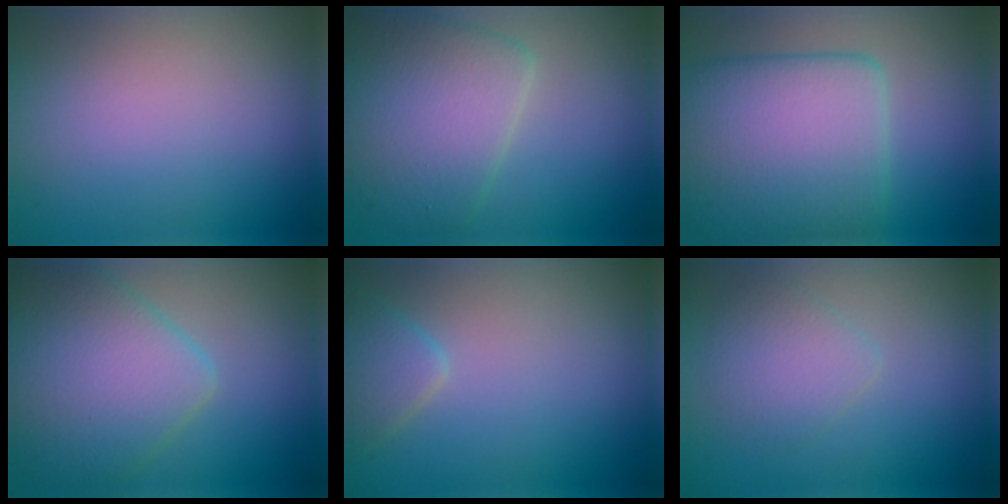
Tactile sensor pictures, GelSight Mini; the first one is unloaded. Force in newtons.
{"total": 7.1, "press": 7.1, "slide": 0.2}
{"total": 10.0, "press": 10.0, "slide": 0.3}
{"total": 7.8, "press": 7.8, "slide": 0.2}
{"total": 2.3, "press": 2.3, "slide": 0.2}
{"total": 2.6, "press": 2.5, "slide": 0.1}